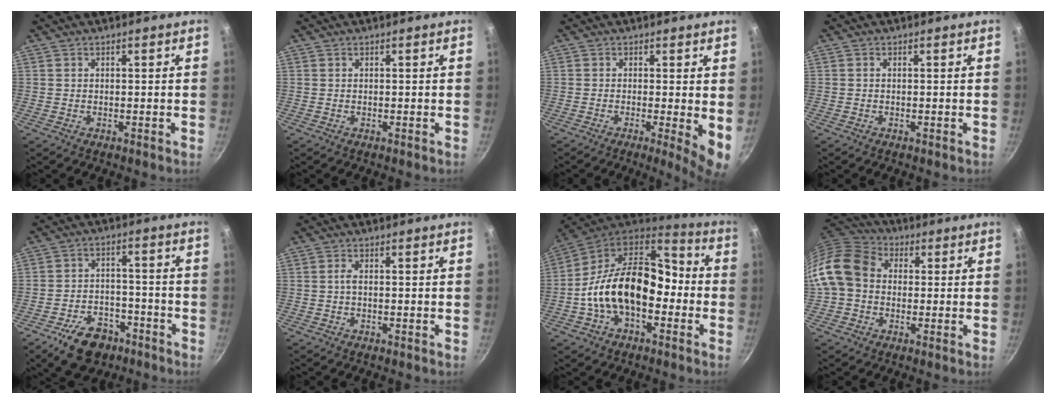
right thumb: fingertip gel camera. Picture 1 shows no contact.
{"total": 0.0}
{"total": 6.1, "force": [-0.4, 1.1, 5.9], "torque": [-0.079, -0.013, -0.005]}
{"total": 0.0}
{"total": 11.0, "force": [-7.0, 6.6, 5.4], "torque": [-0.067, 0.053, -0.107]}
{"total": 1.2, "force": [-0.2, 0.3, 1.2], "torque": [-0.030, 0.004, -0.005]}
{"total": 20.3, "force": [-3.5, 13.0, 15.2], "torque": [-0.230, 0.059, -0.073]}
{"total": 12.3, "force": [0.1, 9.9, 7.3], "torque": [-0.114, 0.028, -0.018]}